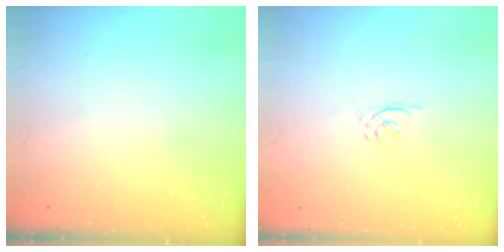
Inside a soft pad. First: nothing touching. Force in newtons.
{"total": 1.6, "press": 1.5, "slide": 0.5}